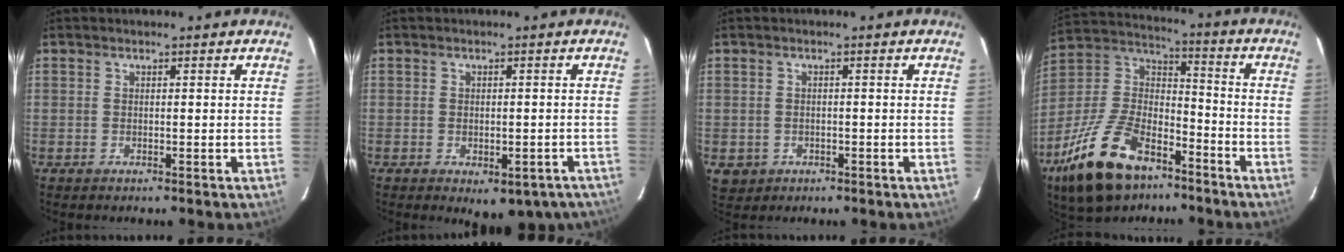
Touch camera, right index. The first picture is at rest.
{"total": 9.6, "force": [-6.7, 5.0, 4.8], "torque": [-0.064, -0.002, -0.065]}
{"total": 3.6, "force": [-1.0, 3.3, 1.1], "torque": [-0.030, 0.001, -0.004]}
{"total": 22.4, "force": [-13.7, 11.3, 13.7], "torque": [-0.287, 0.001, -0.237]}